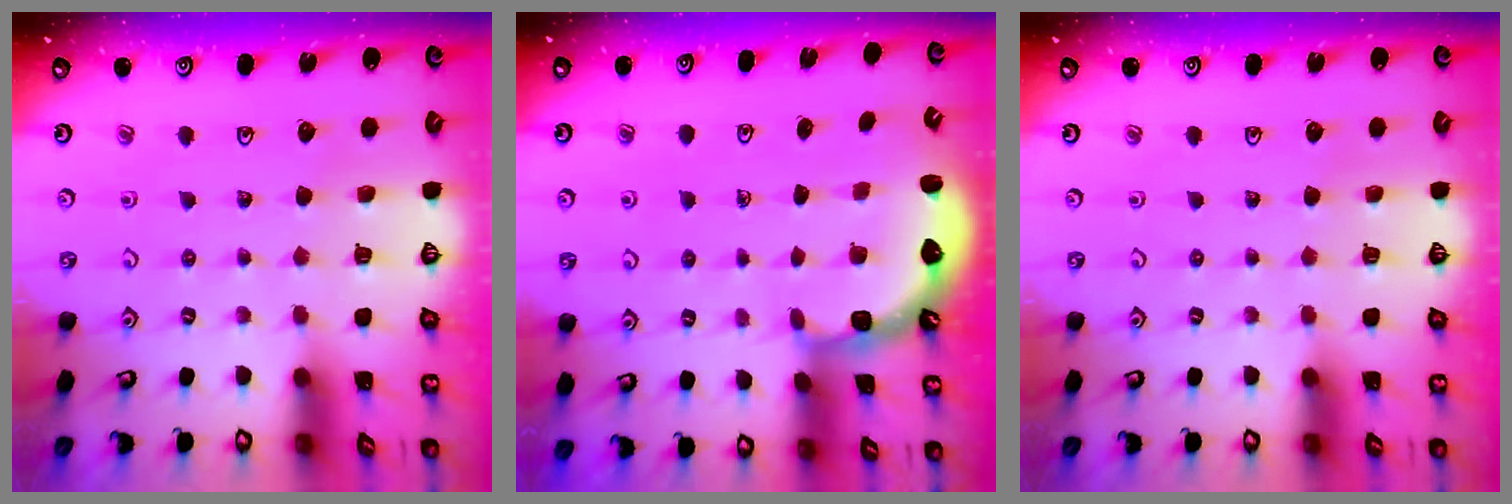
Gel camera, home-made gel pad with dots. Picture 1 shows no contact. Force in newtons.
{"total": 2.5, "press": 2.1, "slide": 1.3}
{"total": 0.0}